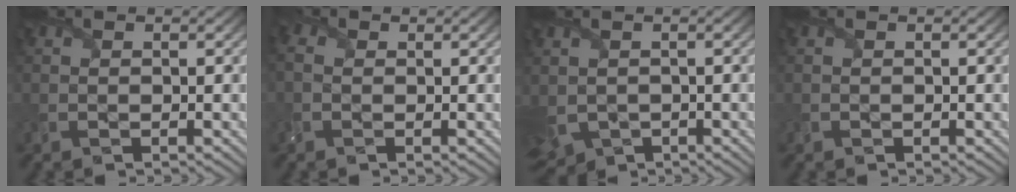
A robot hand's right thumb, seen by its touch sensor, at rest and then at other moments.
{"total": 2.1, "force": [-0.1, 1.8, 1.2], "torque": [-0.038, 0.000, -0.005]}
{"total": 4.2, "force": [-1.2, 3.0, 2.7], "torque": [-0.080, -0.028, -0.016]}
{"total": 0.0}